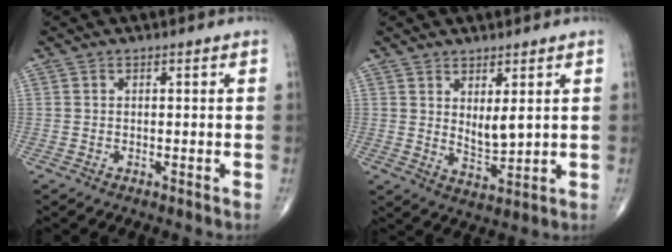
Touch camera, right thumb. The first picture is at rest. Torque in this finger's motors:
{"motor_torque": [0.05, 0.05, 0.08, 0.07, -0.02]}